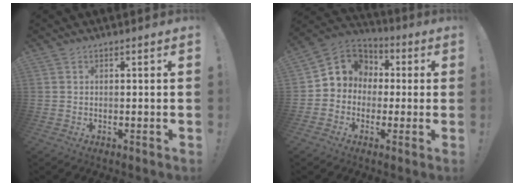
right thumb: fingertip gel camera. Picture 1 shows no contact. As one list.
[{"total": 8.3, "force": [0.4, 7.9, 2.4], "torque": [-0.032, 0.004, 0.017]}]